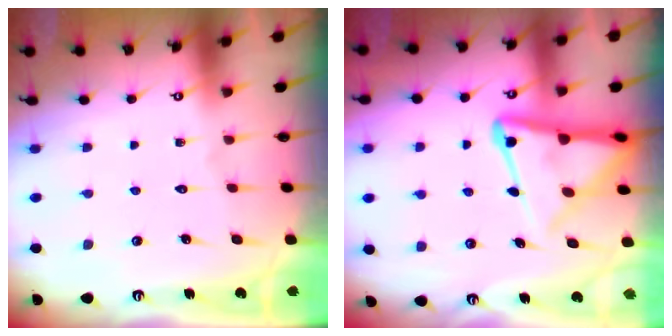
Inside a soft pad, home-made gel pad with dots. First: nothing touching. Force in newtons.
{"total": 12.6, "press": 12.5, "slide": 1.2}